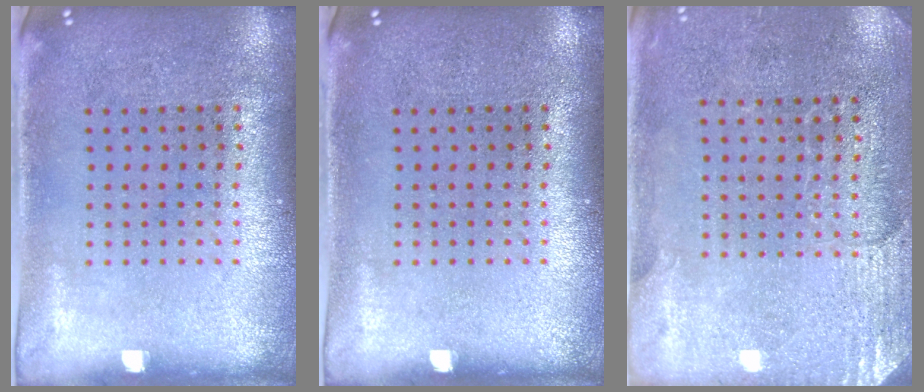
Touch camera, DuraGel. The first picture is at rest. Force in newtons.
{"total": 0.0}
{"total": 2.7, "press": 2.4, "slide": 1.2}